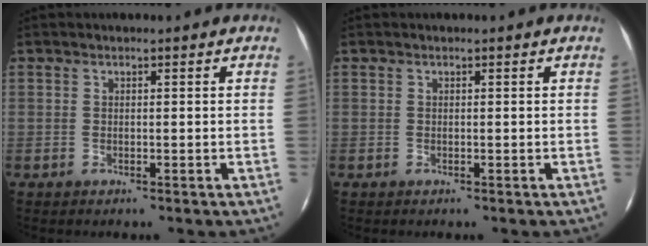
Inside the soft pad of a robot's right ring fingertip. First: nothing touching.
{"total": 0.0}